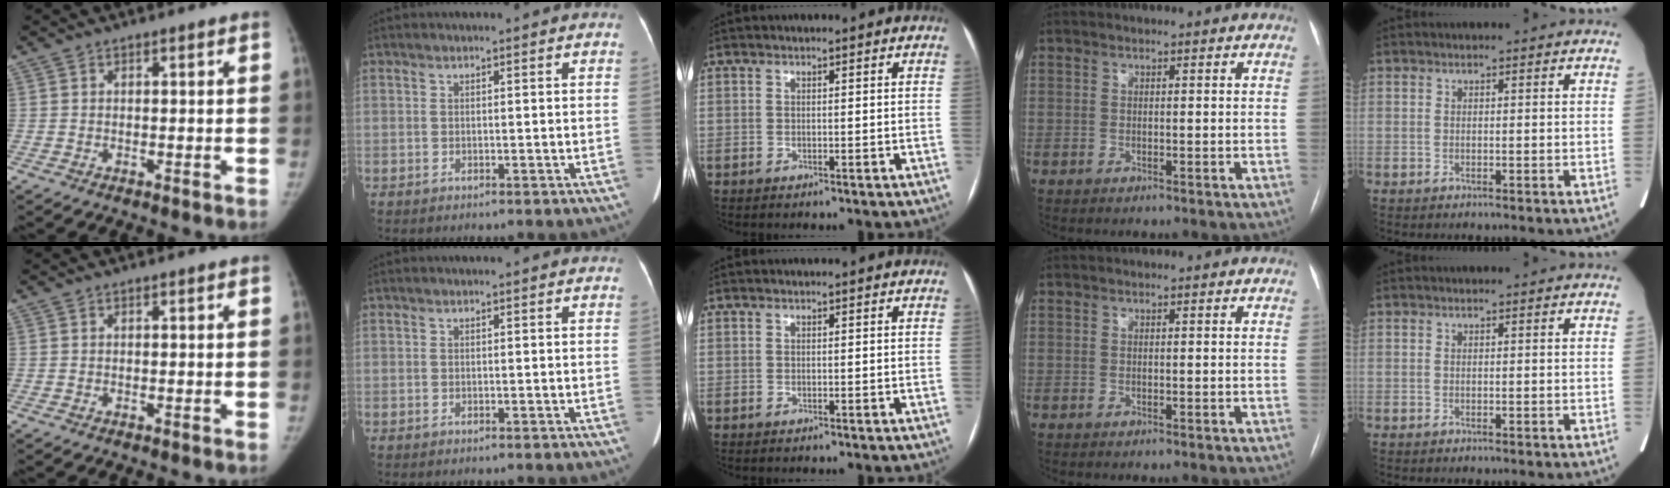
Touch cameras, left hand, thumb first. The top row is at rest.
{}